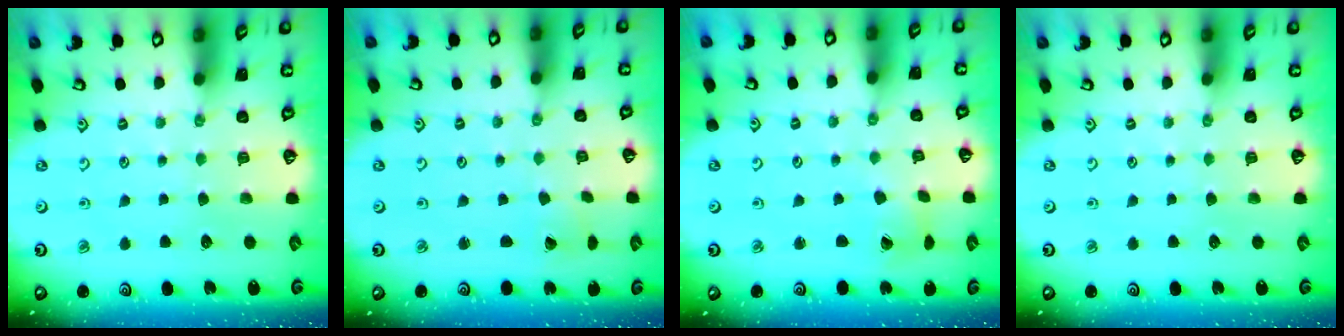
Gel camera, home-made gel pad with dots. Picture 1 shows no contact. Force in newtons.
{"total": 1.8, "press": 1.7, "slide": 0.1}
{"total": 2.4, "press": 2.4, "slide": 0.4}
{"total": 0.0}